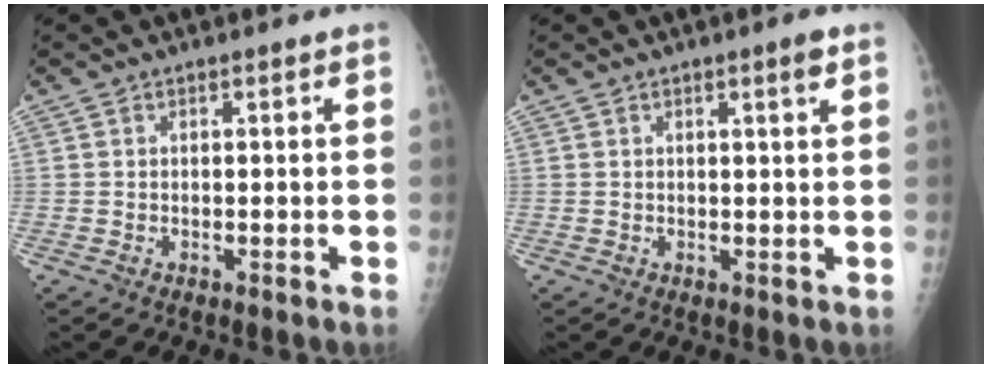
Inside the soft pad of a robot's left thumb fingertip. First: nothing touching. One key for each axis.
{"total": 2.1, "fx": 1.1, "fy": 0.3, "fz": 1.7, "tx": -0.024, "ty": -0.005, "tz": 0.016}